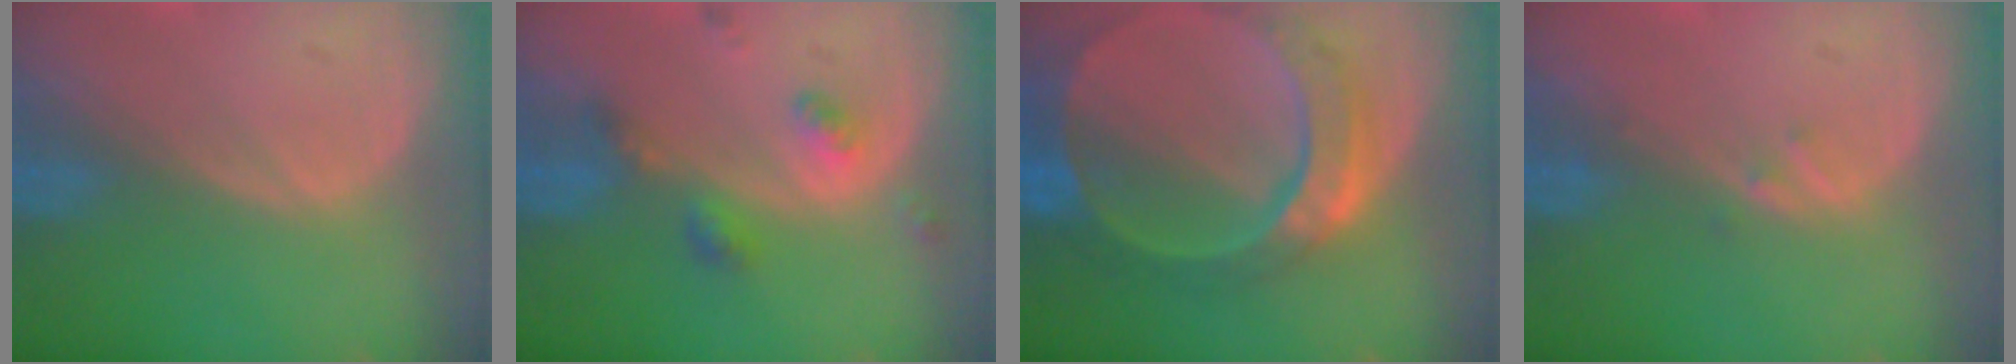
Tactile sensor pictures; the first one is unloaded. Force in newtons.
{"total": 5.0, "press": 4.4, "slide": 2.4}
{"total": 10.7, "press": 9.0, "slide": 5.7}
{"total": 1.0, "press": 0.9, "slide": 0.5}